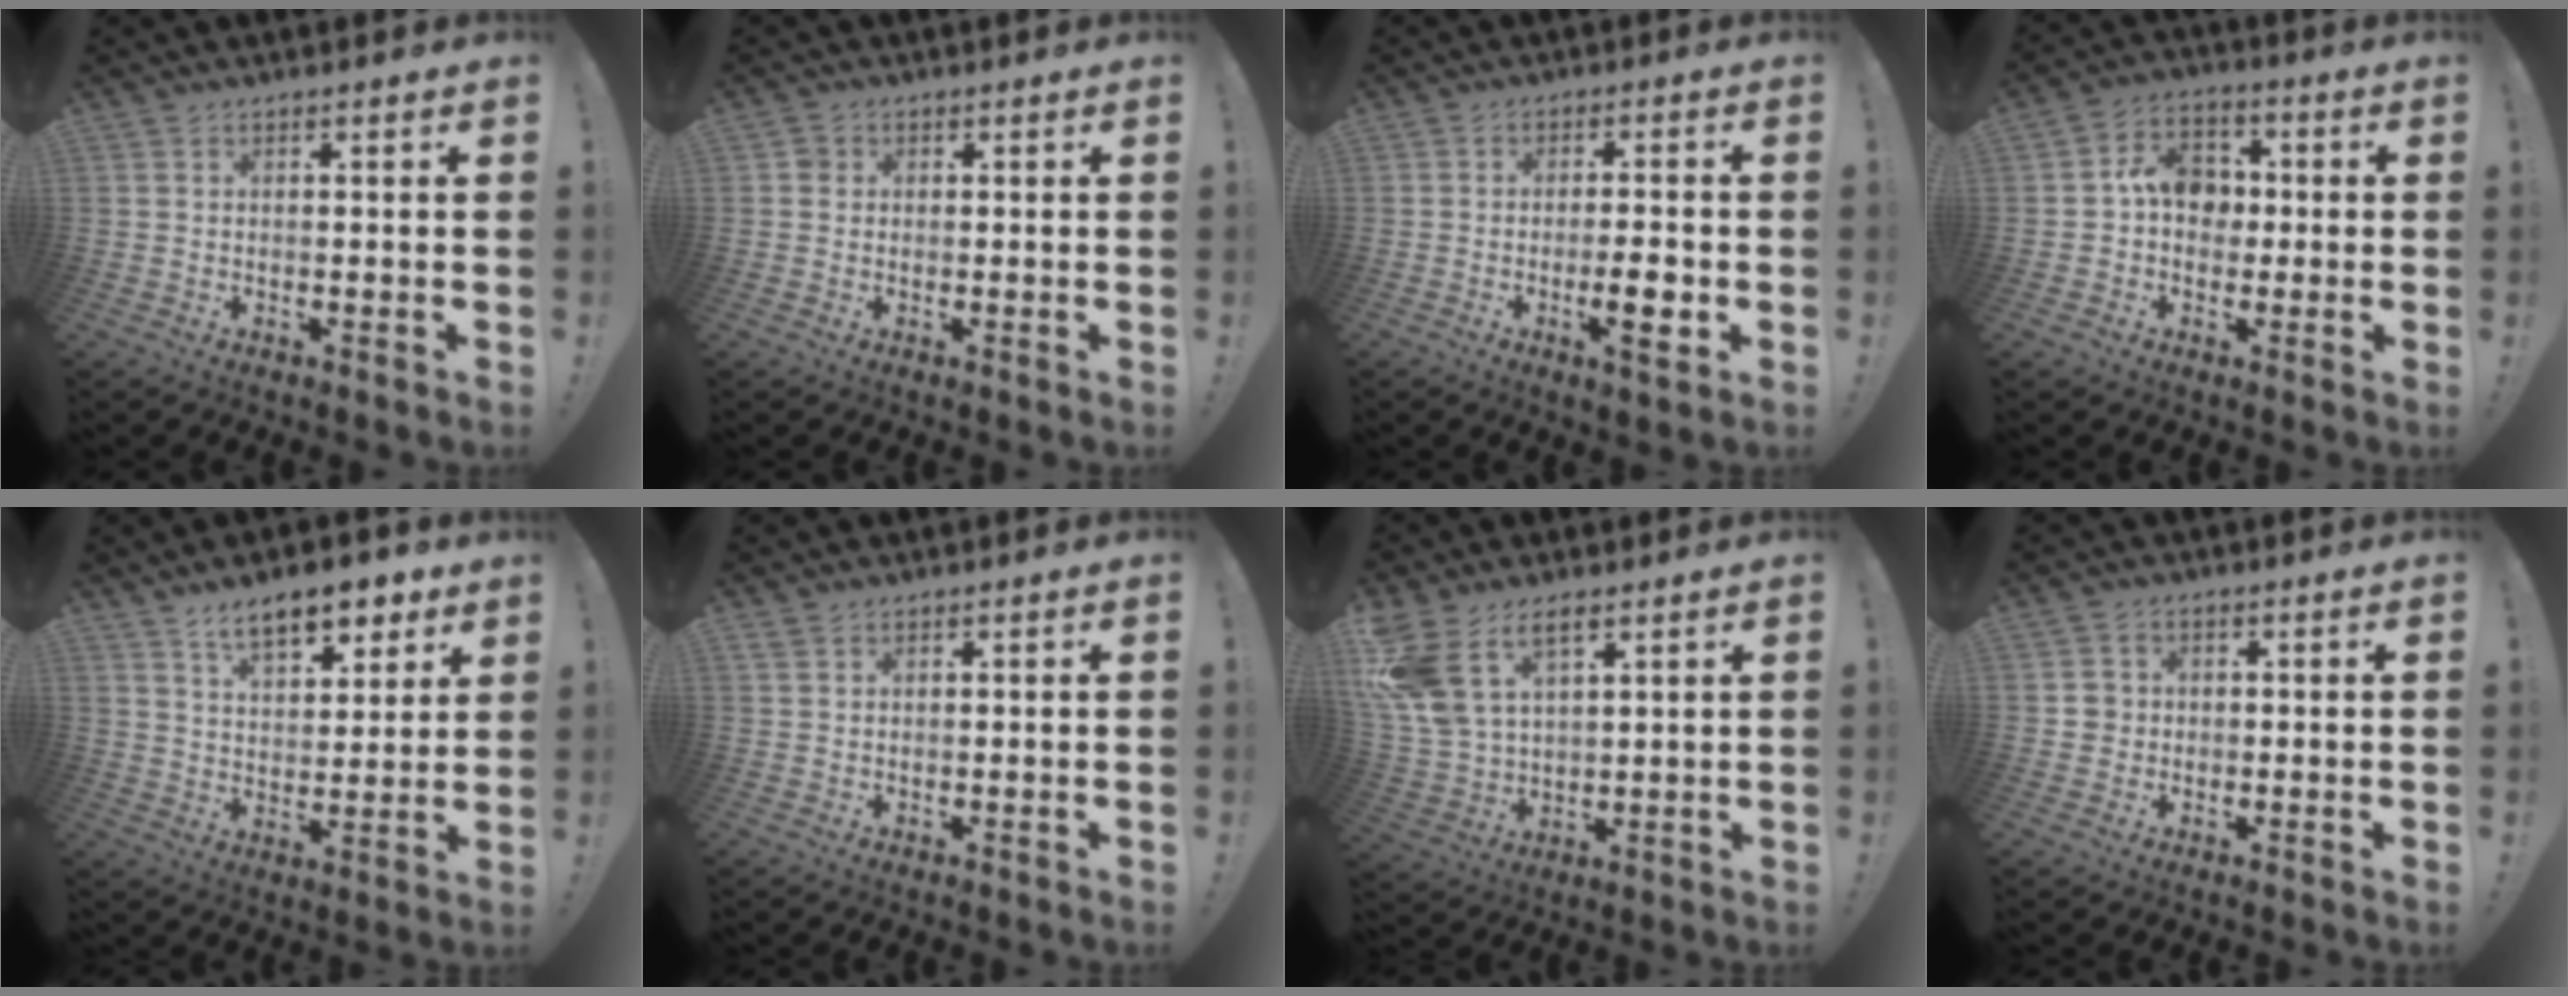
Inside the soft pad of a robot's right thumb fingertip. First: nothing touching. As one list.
[{"total": 2.1, "force": [0.5, 2.0, 0.6], "torque": [-0.007, 0.003, 0.008]}, {"total": 7.6, "force": [-2.7, 1.3, 7.0], "torque": [-0.099, -0.004, -0.047]}, {"total": 10.5, "force": [0.5, 8.6, 6.0], "torque": [-0.100, 0.020, 0.014]}, {"total": 11.6, "force": [7.7, 5.3, 6.9], "torque": [-0.100, -0.039, 0.138]}, {"total": 1.7, "force": [1.4, 0.8, 0.5], "torque": [-0.003, -0.007, 0.025]}, {"total": 12.0, "force": [7.0, 6.7, 7.0], "torque": [-0.149, -0.031, 0.137]}, {"total": 3.5, "force": [0.1, 3.4, 0.8], "torque": [-0.002, 0.004, 0.002]}]